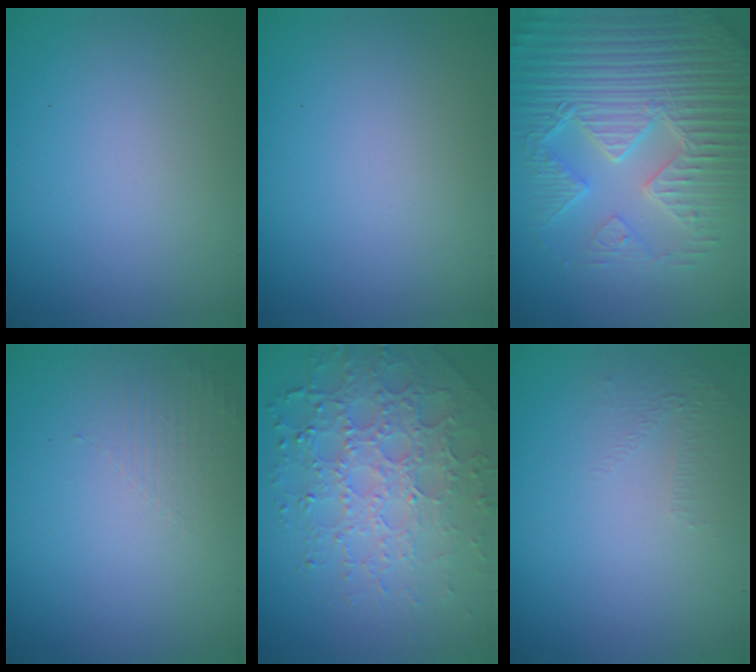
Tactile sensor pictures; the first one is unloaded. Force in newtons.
{"total": 0.0}
{"total": 7.7, "press": 6.1, "slide": 4.7}
{"total": 1.3, "press": 0.1, "slide": 1.3}
{"total": 6.2, "press": 4.7, "slide": 4.0}
{"total": 0.9, "press": 0.4, "slide": 0.8}